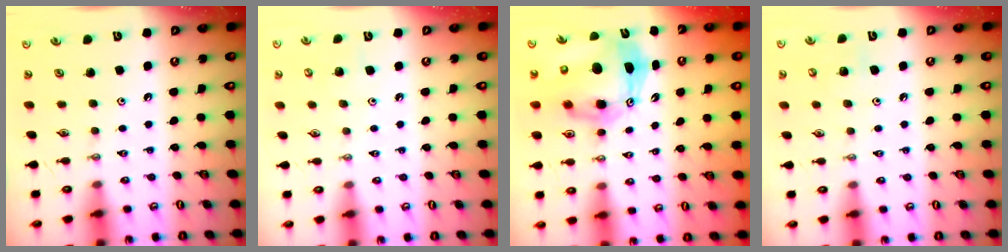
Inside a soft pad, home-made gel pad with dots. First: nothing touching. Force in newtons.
{"total": 5.2, "press": 5.1, "slide": 0.8}
{"total": 14.5, "press": 14.3, "slide": 2.4}
{"total": 6.5, "press": 6.4, "slide": 1.1}